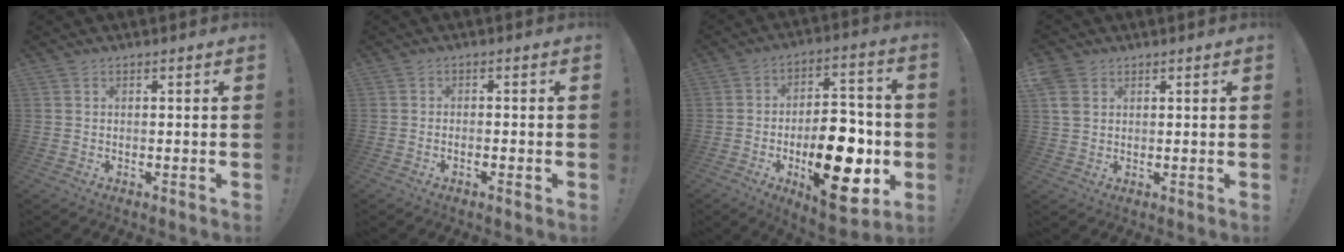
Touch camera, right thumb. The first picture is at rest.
{"total": 1.4, "force": [-0.8, -0.1, 1.1], "torque": [-0.018, -0.002, -0.013]}
{"total": 22.0, "force": [-5.8, 11.1, 18.0], "torque": [-0.255, 0.034, -0.076]}
{"total": 4.7, "force": [2.1, 3.6, 2.2], "torque": [-0.047, 0.000, 0.042]}